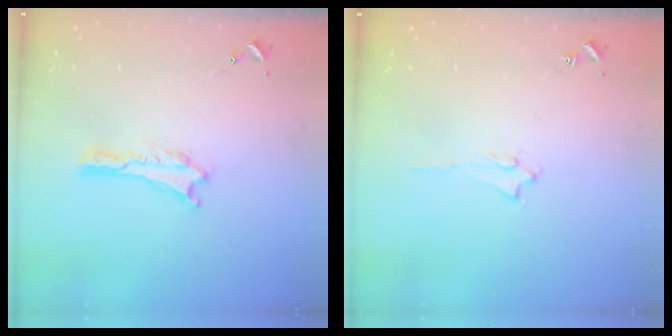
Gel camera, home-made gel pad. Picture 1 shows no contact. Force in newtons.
{"total": 1.6, "press": 1.6, "slide": 0.2}